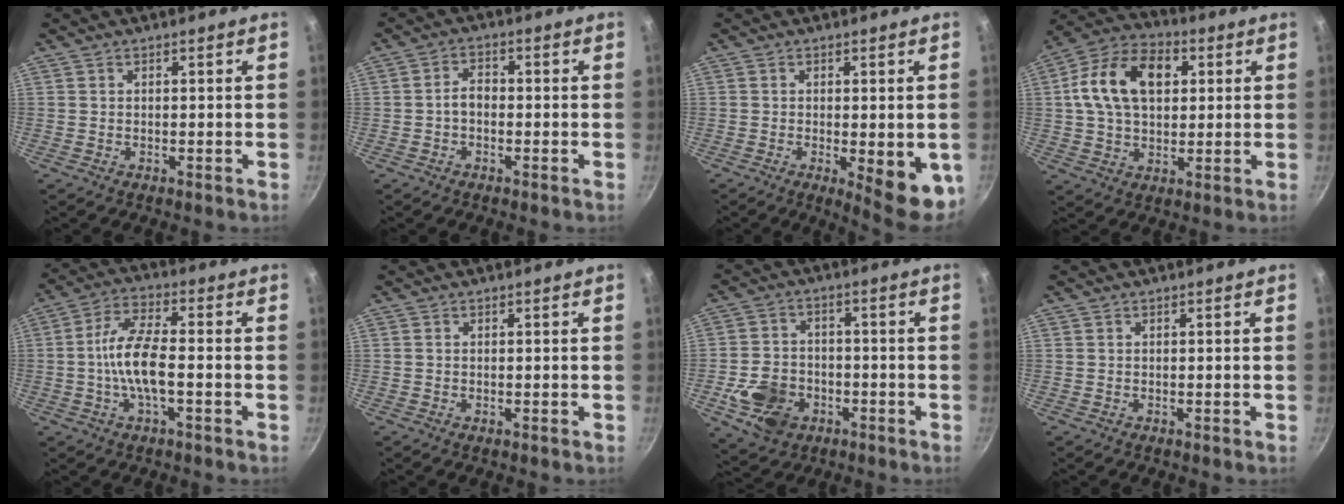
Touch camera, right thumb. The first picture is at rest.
{"total": 3.2, "force": [-0.8, 2.2, 2.3], "torque": [-0.031, 0.019, -0.021]}
{"total": 10.0, "force": [-2.2, 3.1, 9.2], "torque": [-0.098, -0.007, -0.019]}
{"total": 16.0, "force": [3.6, 10.7, 11.3], "torque": [-0.175, 0.017, 0.047]}
{"total": 9.7, "force": [-1.8, 3.3, 8.9], "torque": [-0.170, 0.026, -0.047]}
{"total": 0.0}
{"total": 10.6, "force": [-3.8, 8.1, 5.7], "torque": [-0.090, 0.025, -0.065]}
{"total": 0.0}